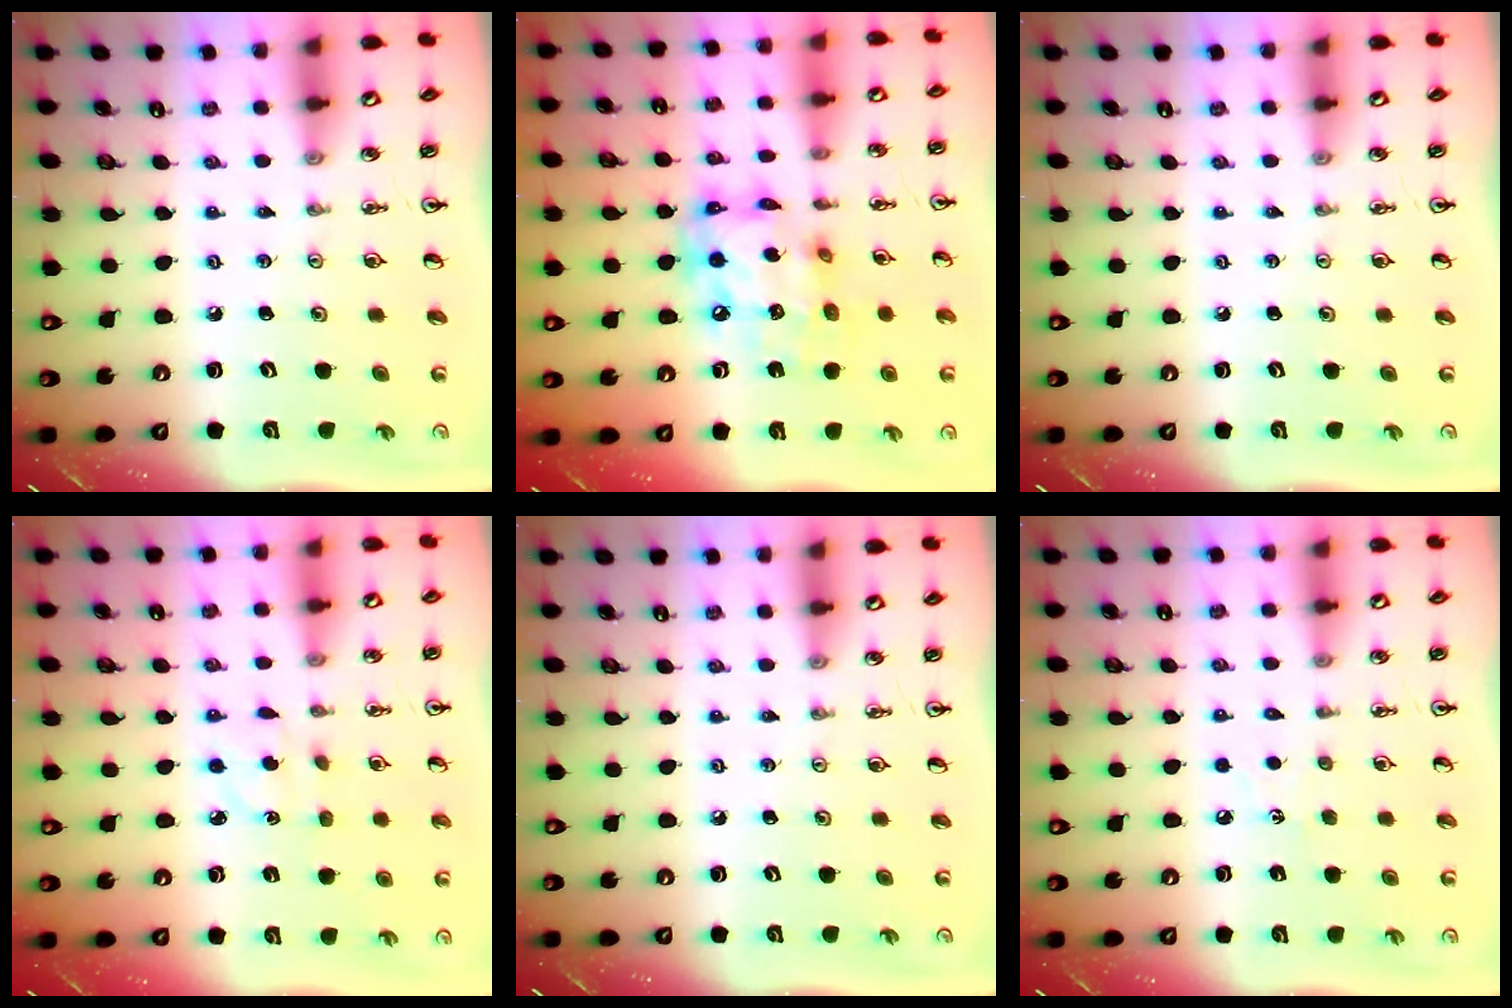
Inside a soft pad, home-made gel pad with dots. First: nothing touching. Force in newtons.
{"total": 15.8, "press": 15.8, "slide": 1.4}
{"total": 0.0}
{"total": 4.0, "press": 3.9, "slide": 0.6}
{"total": 0.0}
{"total": 4.0, "press": 4.0, "slide": 0.5}